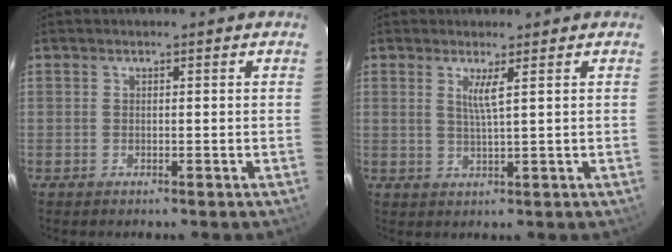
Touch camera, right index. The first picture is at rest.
{"total": 2.8, "force": [1.3, -0.5, 2.4], "torque": [-0.047, -0.009, 0.022]}